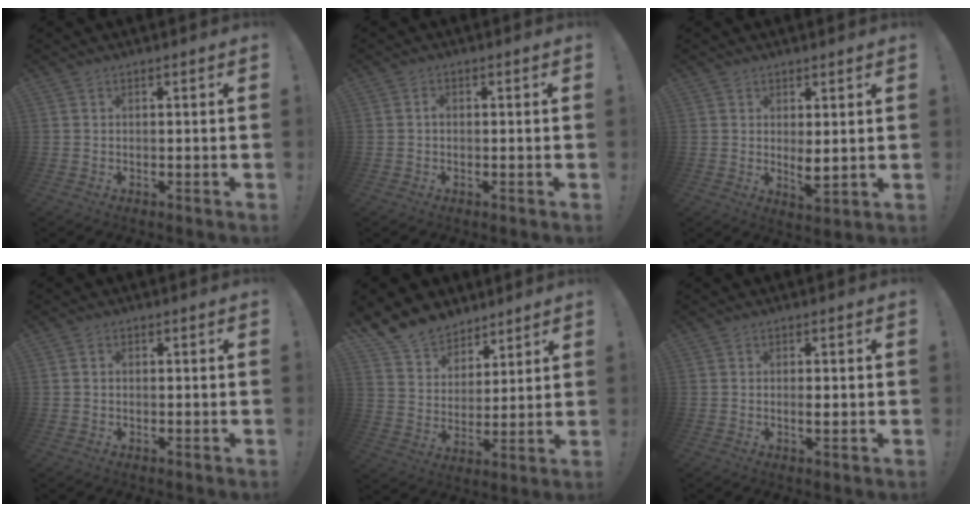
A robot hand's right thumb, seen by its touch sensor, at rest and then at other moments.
{"total": 0.9, "force": [-0.4, 0.6, 0.6], "torque": [-0.013, 0.005, -0.008]}
{"total": 4.3, "force": [1.6, 1.9, 3.5], "torque": [-0.034, -0.019, 0.030]}
{"total": 0.9, "force": [-0.2, 0.8, 0.4], "torque": [-0.009, 0.003, -0.004]}
{"total": 12.0, "force": [9.8, 6.7, 1.9], "torque": [-0.055, -0.076, 0.194]}
{"total": 1.8, "force": [-0.1, 0.4, 1.8], "torque": [-0.017, -0.007, -0.005]}